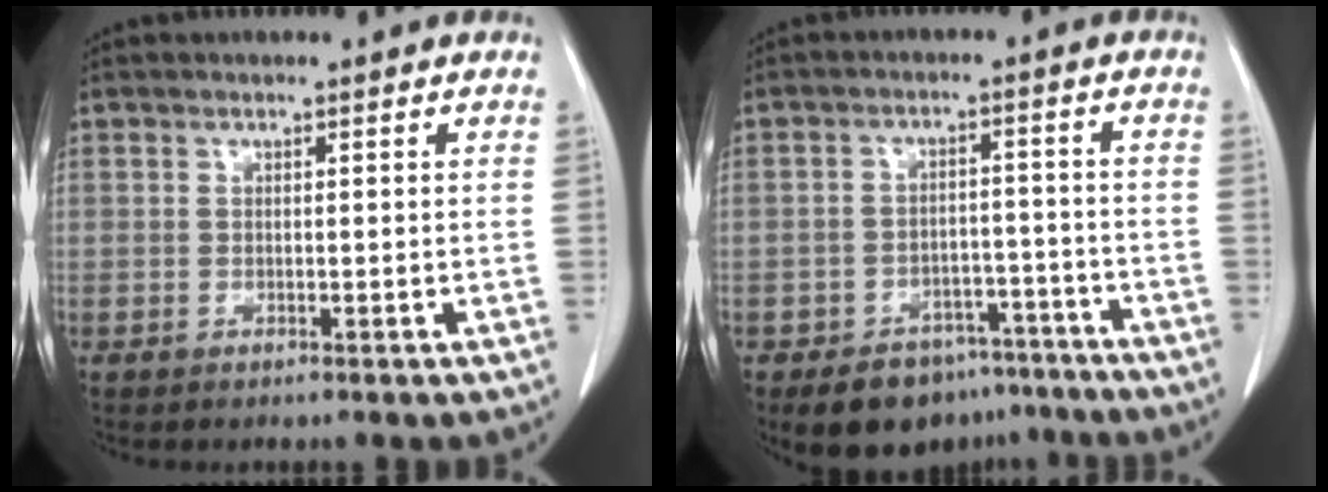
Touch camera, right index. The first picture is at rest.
{"total": 10.3, "force": [-7.7, 6.0, 3.2], "torque": [-0.035, 0.019, -0.107]}